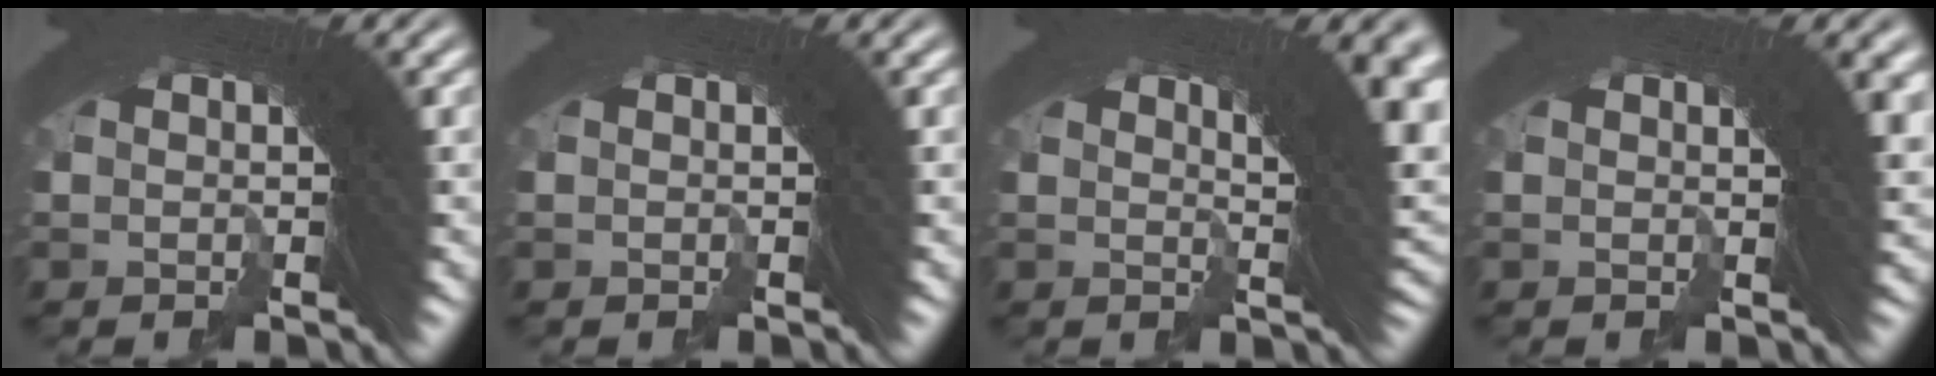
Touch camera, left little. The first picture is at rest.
{"total": 0.0}
{"total": 6.1, "force": [2.5, 0.7, 5.5], "torque": [-0.041, 0.014, 0.035]}
{"total": 2.4, "force": [1.0, 0.0, 2.2], "torque": [-0.023, 0.007, 0.012]}